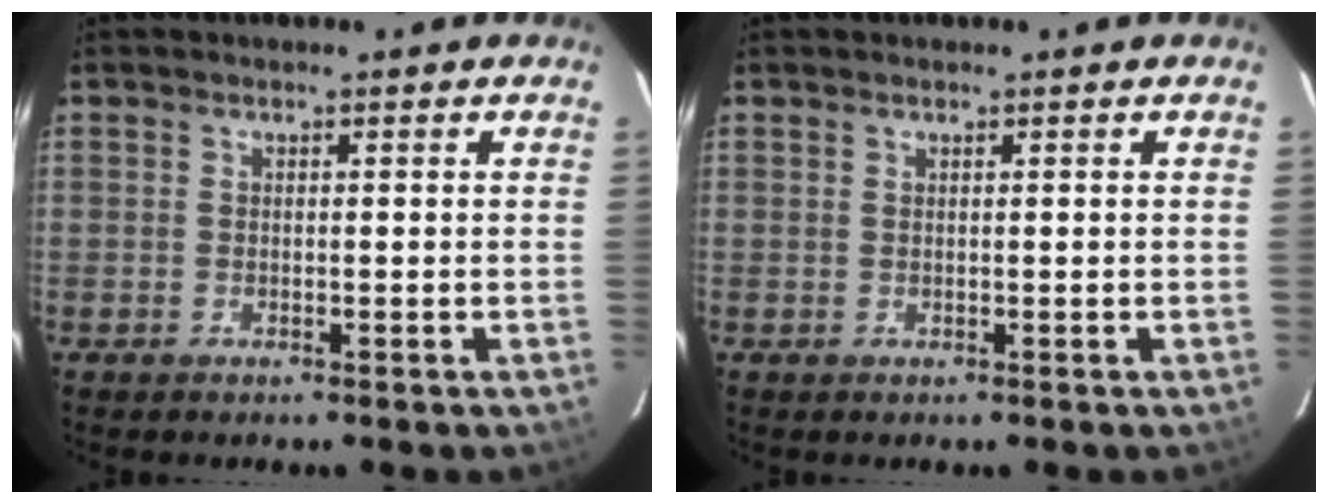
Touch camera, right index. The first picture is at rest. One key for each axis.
{"total": 0.0}